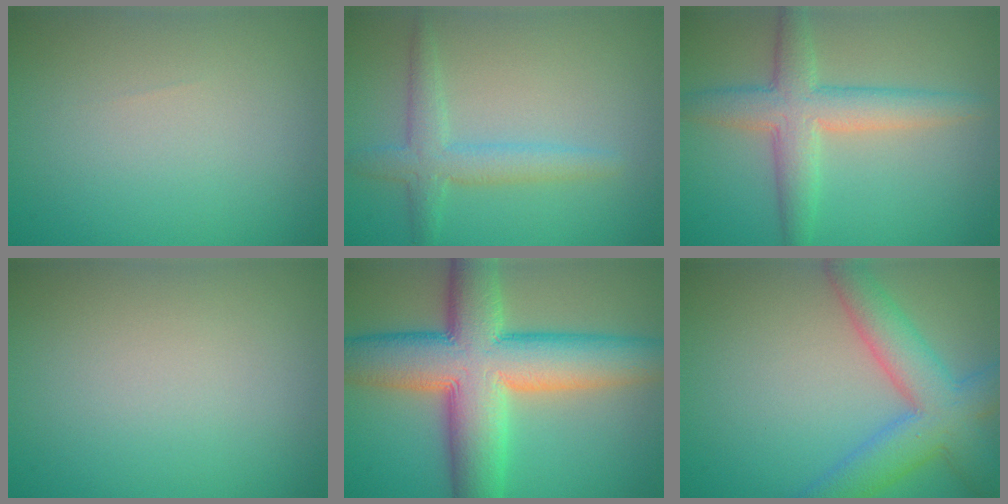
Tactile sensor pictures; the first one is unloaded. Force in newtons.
{"total": 2.8, "press": 2.8, "slide": 0.1}
{"total": 4.8, "press": 4.8, "slide": 0.2}
{"total": 0.0}
{"total": 12.7, "press": 12.7, "slide": 0.4}
{"total": 6.8, "press": 6.8, "slide": 0.2}